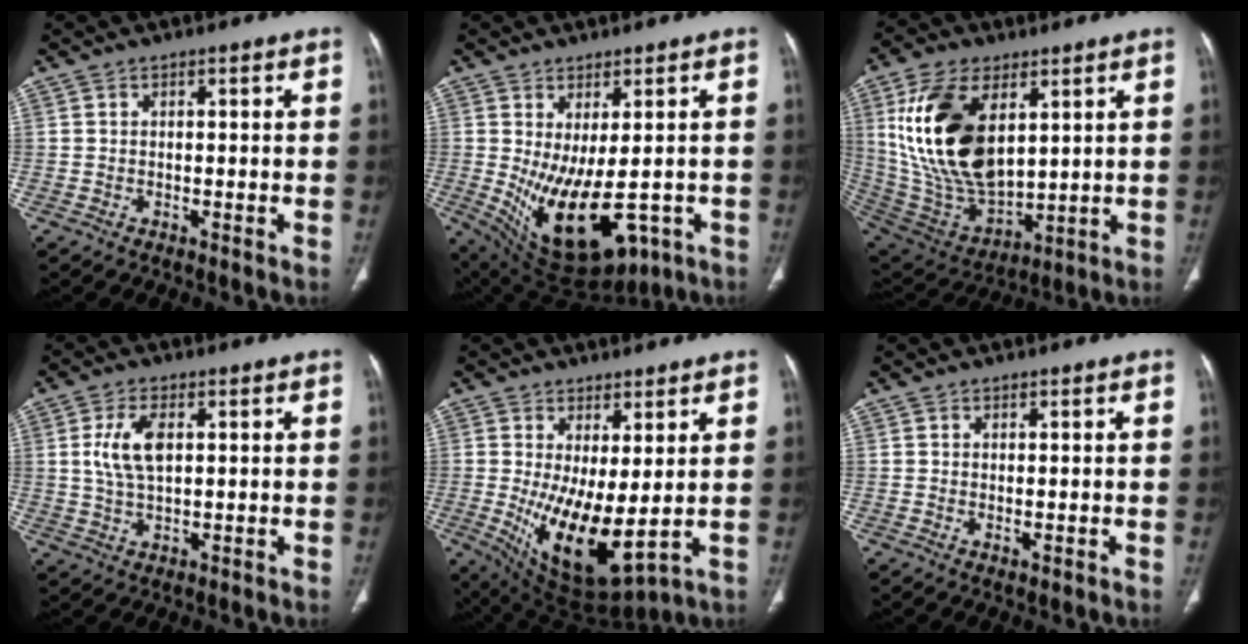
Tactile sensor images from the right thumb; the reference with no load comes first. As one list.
[{"total": 16.8, "force": [-4.2, 7.9, 14.2], "torque": [-0.233, -0.019, -0.032]}, {"total": 22.3, "force": [6.4, 12.2, 17.5], "torque": [-0.325, -0.031, 0.132]}, {"total": 7.2, "force": [1.5, 3.7, 6.0], "torque": [-0.125, -0.001, 0.031]}, {"total": 13.0, "force": [-0.2, 5.0, 11.9], "torque": [-0.207, -0.032, 0.019]}, {"total": 1.2, "force": [-0.2, 0.4, 1.1], "torque": [-0.025, -0.006, 0.000]}]